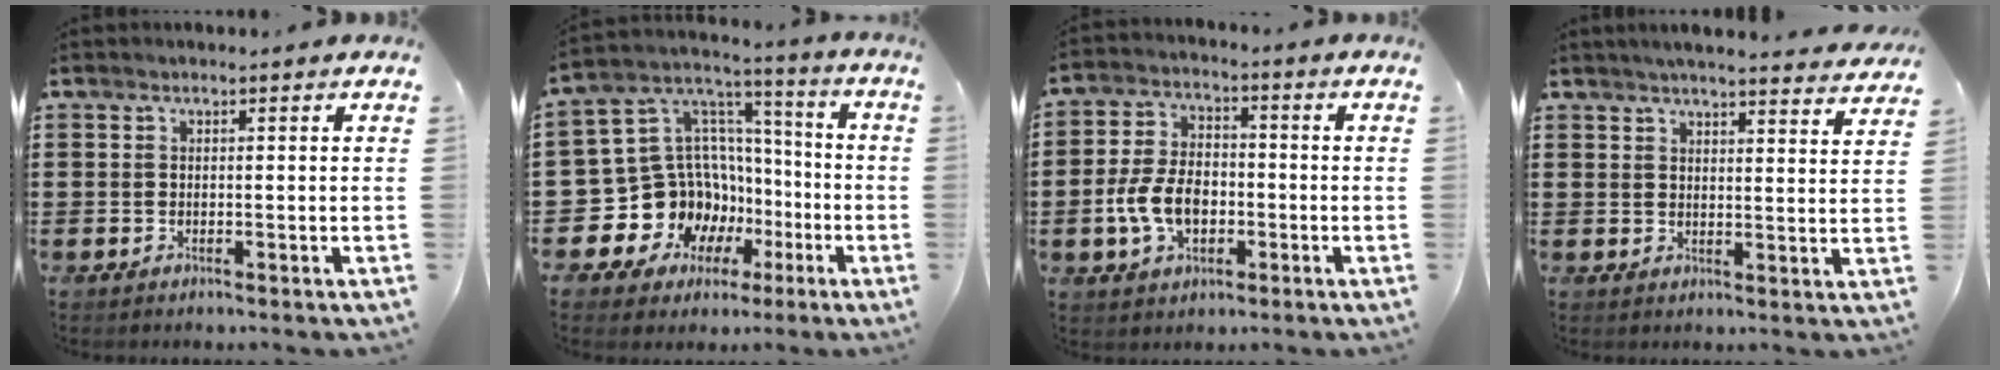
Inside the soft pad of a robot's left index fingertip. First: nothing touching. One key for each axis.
{"total": 13.1, "fx": -3.9, "fy": 12.1, "fz": 3.4, "tx": -0.119, "ty": -0.025, "tz": -0.040}
{"total": 8.3, "fx": -2.1, "fy": 5.1, "fz": 6.2, "tx": -0.150, "ty": 0.002, "tz": -0.047}
{"total": 3.8, "fx": 3.7, "fy": -0.4, "fz": 0.8, "tx": -0.031, "ty": -0.021, "tz": 0.063}